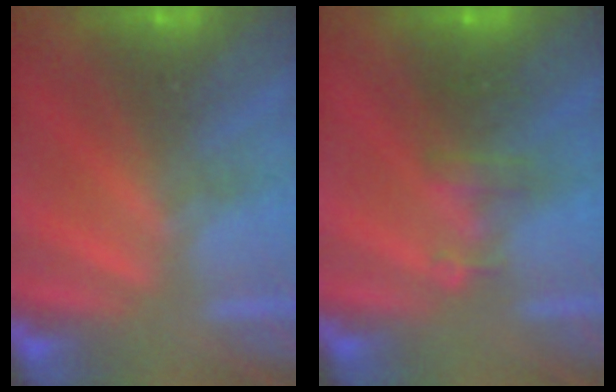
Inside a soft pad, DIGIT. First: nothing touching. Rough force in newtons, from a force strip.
{"total": 2.8}